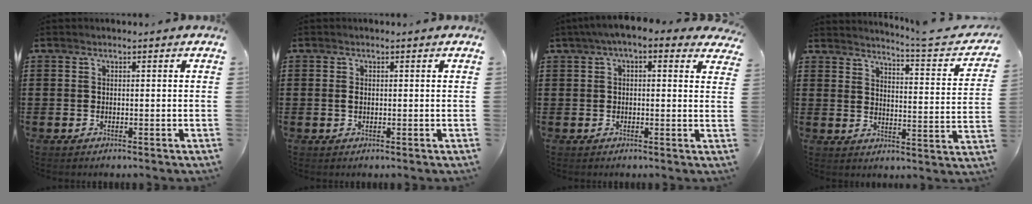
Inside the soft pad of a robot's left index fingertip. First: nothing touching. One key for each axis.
{"total": 0.8, "fx": 0.1, "fy": 0.5, "fz": 0.7, "tx": -0.016, "ty": 0.002, "tz": 0.001}
{"total": 3.5, "fx": 2.0, "fy": 1.0, "fz": 2.7, "tx": -0.056, "ty": 0.003, "tz": 0.033}
{"total": 4.2, "fx": 3.7, "fy": -0.7, "fz": 1.8, "tx": -0.040, "ty": -0.039, "tz": 0.050}